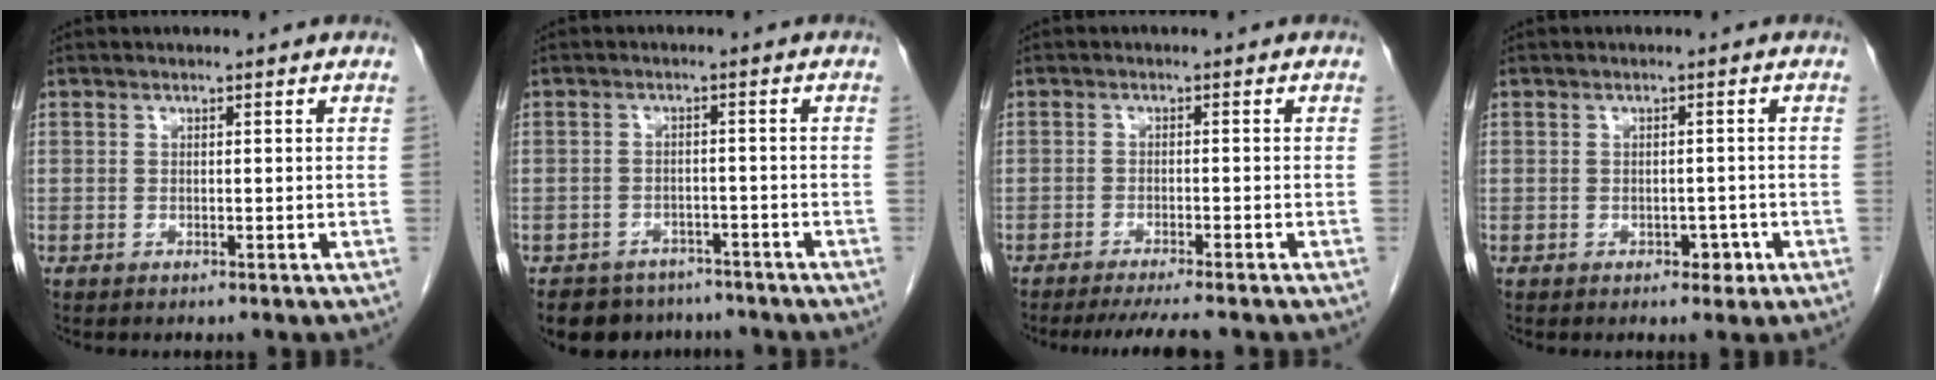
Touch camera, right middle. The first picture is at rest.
{"total": 8.0, "force": [-6.6, 4.4, 1.1], "torque": [-0.010, 0.007, -0.087]}
{"total": 6.8, "force": [-5.9, 0.2, 3.4], "torque": [-0.039, -0.013, -0.089]}
{"total": 2.0, "force": [-0.9, 1.3, 1.2], "torque": [-0.012, 0.004, -0.007]}